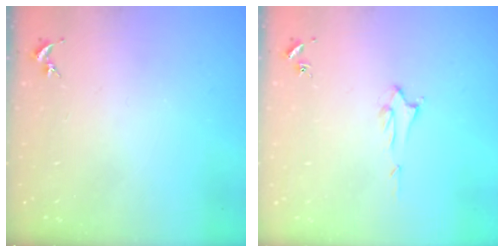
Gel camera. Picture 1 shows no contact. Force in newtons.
{"total": 1.4, "press": 1.4, "slide": 0.2}